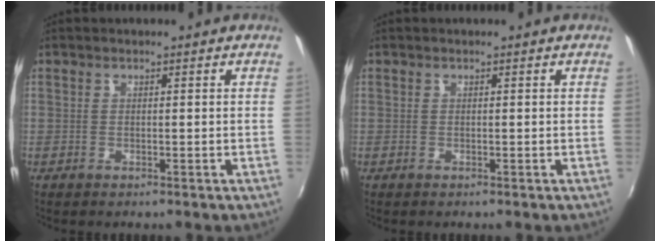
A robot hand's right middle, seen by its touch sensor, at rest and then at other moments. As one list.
[{"total": 0.0}]